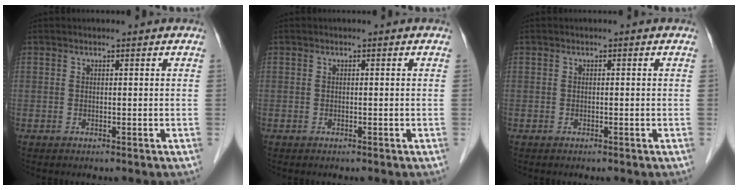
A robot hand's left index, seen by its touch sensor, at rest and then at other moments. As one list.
[{"total": 0.0}, {"total": 0.0}]